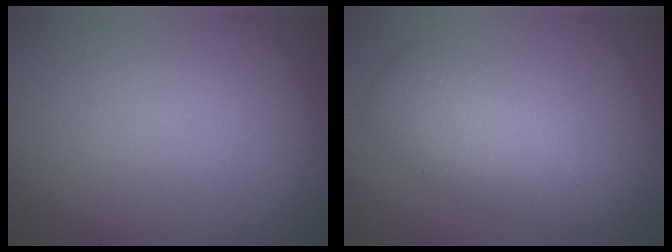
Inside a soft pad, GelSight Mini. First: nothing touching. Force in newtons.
{"total": 4.2, "press": 4.2, "slide": 0.1}